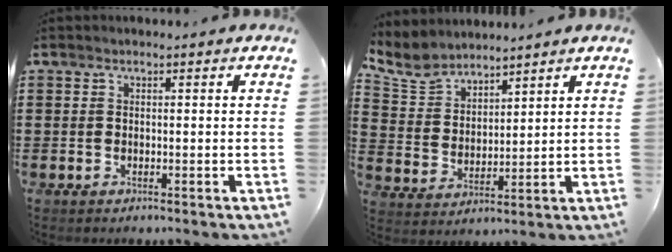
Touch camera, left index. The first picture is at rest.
{"total": 5.9, "force": [5.4, 2.1, 1.3], "torque": [-0.053, -0.020, 0.099]}